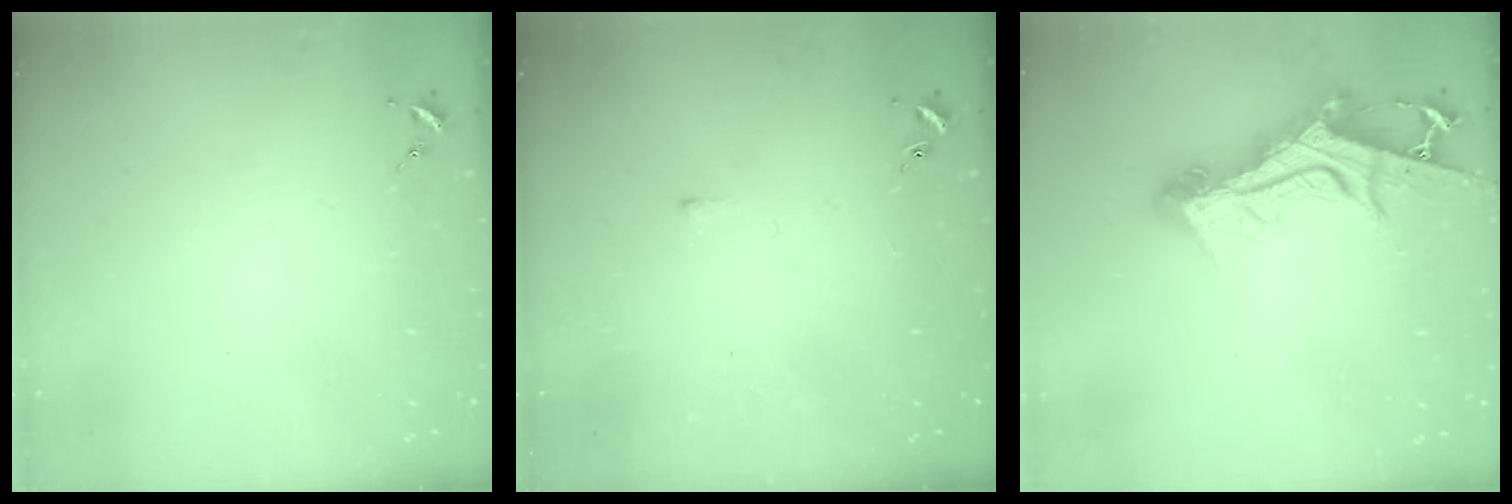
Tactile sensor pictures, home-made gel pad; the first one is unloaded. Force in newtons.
{"total": 1.8, "press": 1.8, "slide": 0.3}
{"total": 15.1, "press": 15.0, "slide": 1.3}